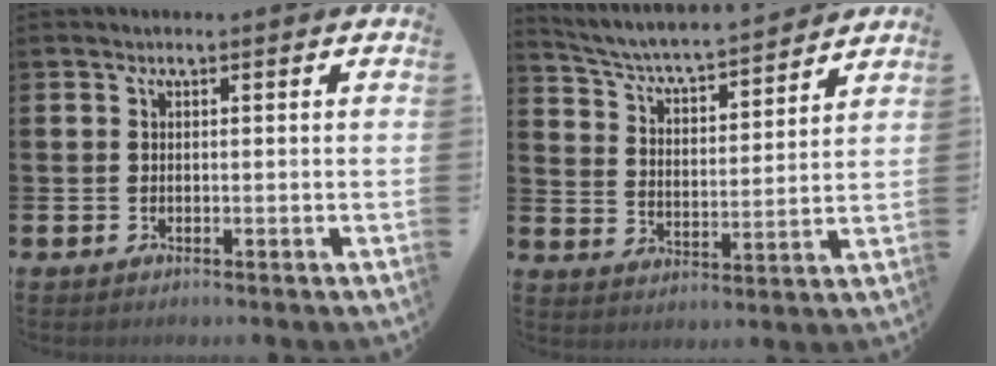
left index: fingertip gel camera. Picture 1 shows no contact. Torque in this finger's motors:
{"motor_torque": [0.93, -1.21, 0.38, 0.05]}